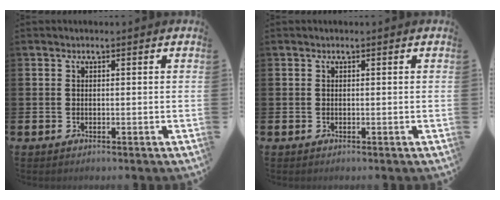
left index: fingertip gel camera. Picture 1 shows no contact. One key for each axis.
{"total": 0.0}